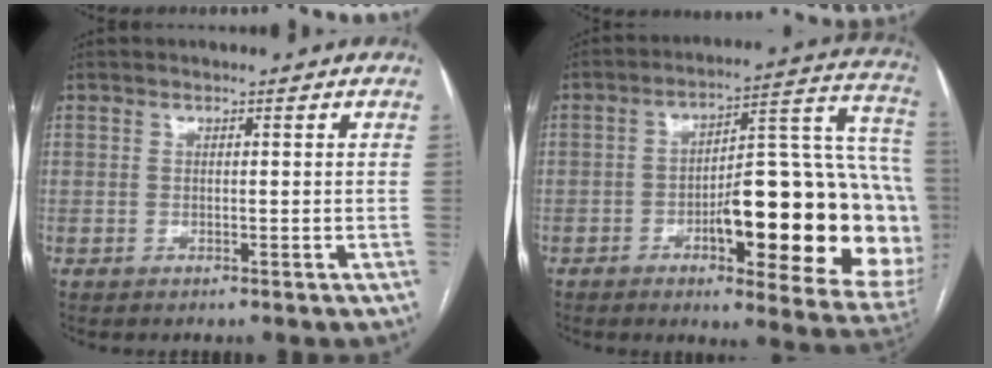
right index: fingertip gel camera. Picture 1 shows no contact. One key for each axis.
{"total": 27.2, "fx": -5.5, "fy": 6.6, "fz": 25.9, "tx": -0.263, "ty": 0.027, "tz": -0.061}